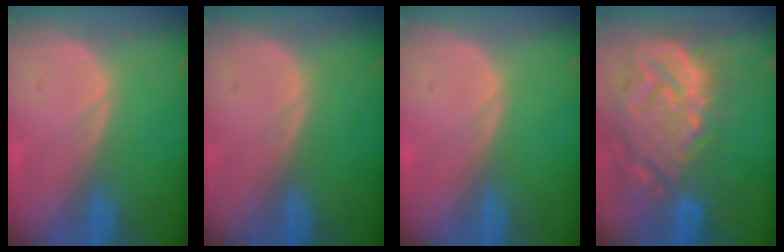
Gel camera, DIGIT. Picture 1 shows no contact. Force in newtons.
{"total": 0.0}
{"total": 0.0}
{"total": 14.5, "press": 12.4, "slide": 7.6}